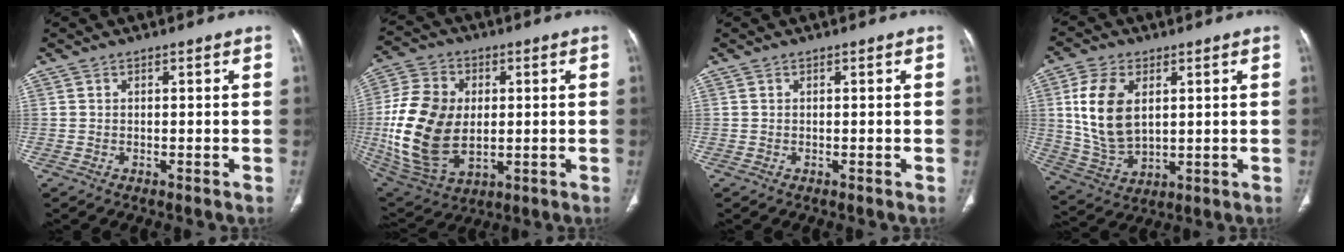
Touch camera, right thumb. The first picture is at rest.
{"total": 19.7, "force": [0.0, 13.2, 14.7], "torque": [-0.286, -0.006, 0.014]}
{"total": 0.0}
{"total": 12.9, "force": [3.0, 7.9, 9.8], "torque": [-0.184, -0.011, 0.066]}